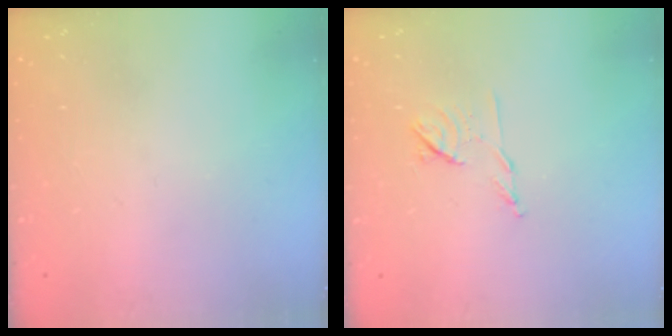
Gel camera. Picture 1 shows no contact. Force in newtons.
{"total": 7.1, "press": 7.0, "slide": 1.2}